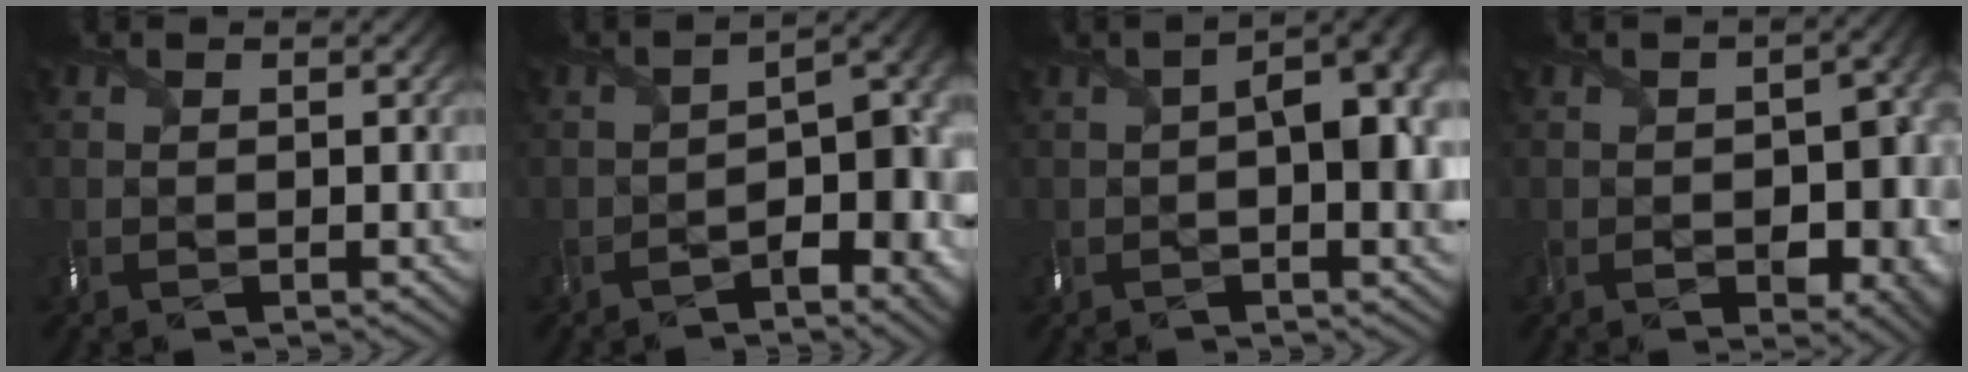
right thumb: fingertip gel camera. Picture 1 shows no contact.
{"total": 8.9, "force": [-4.2, 3.7, 7.0], "torque": [-0.100, -0.020, -0.063]}
{"total": 8.6, "force": [0.2, 3.7, 7.8], "torque": [-0.125, -0.003, 0.008]}
{"total": 9.1, "force": [-1.9, 5.7, 6.8], "torque": [-0.094, -0.033, -0.010]}